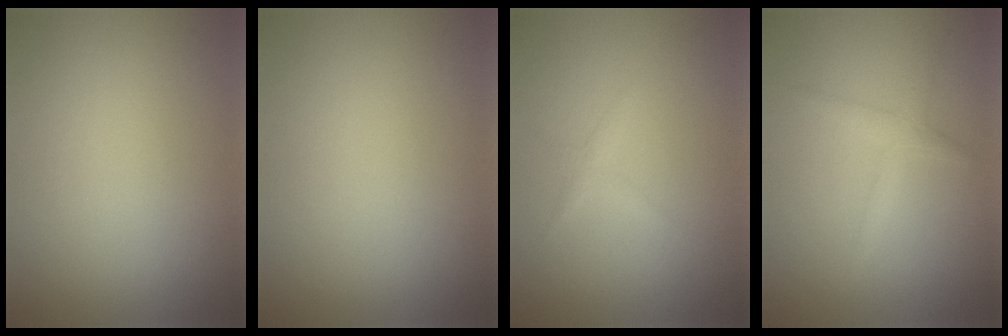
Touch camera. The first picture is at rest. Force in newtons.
{"total": 0.0}
{"total": 0.8, "press": 0.8, "slide": 0.0}
{"total": 1.8, "press": 1.8, "slide": 0.0}